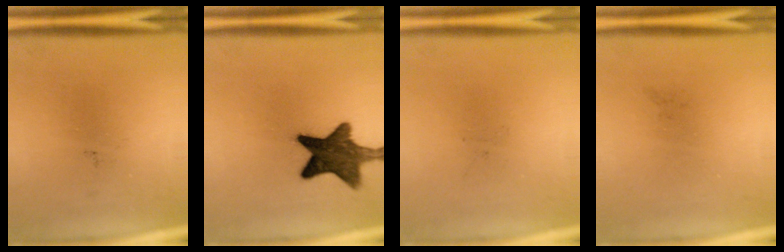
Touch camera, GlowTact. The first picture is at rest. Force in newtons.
{"total": 12.3}
{"total": 0.0}
{"total": 0.0}